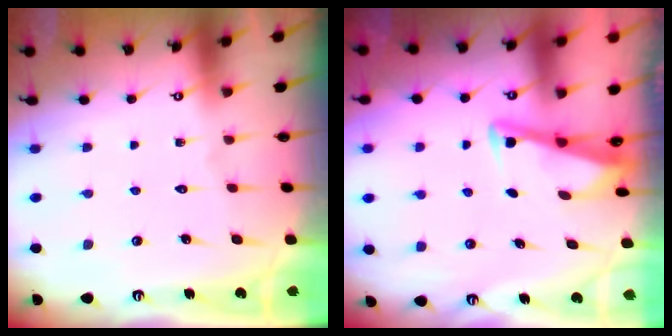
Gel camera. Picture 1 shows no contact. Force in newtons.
{"total": 3.4, "press": 3.3, "slide": 0.4}